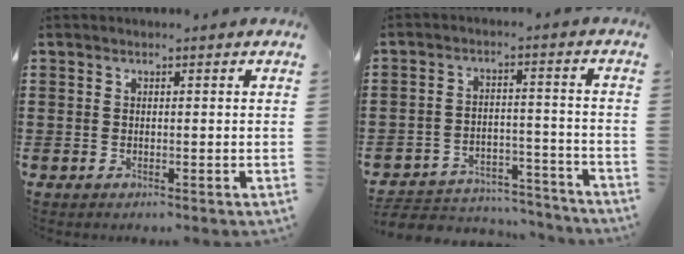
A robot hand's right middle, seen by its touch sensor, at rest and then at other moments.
{"total": 5.1, "force": [-4.9, 1.0, 0.7], "torque": [-0.020, 0.006, -0.102]}